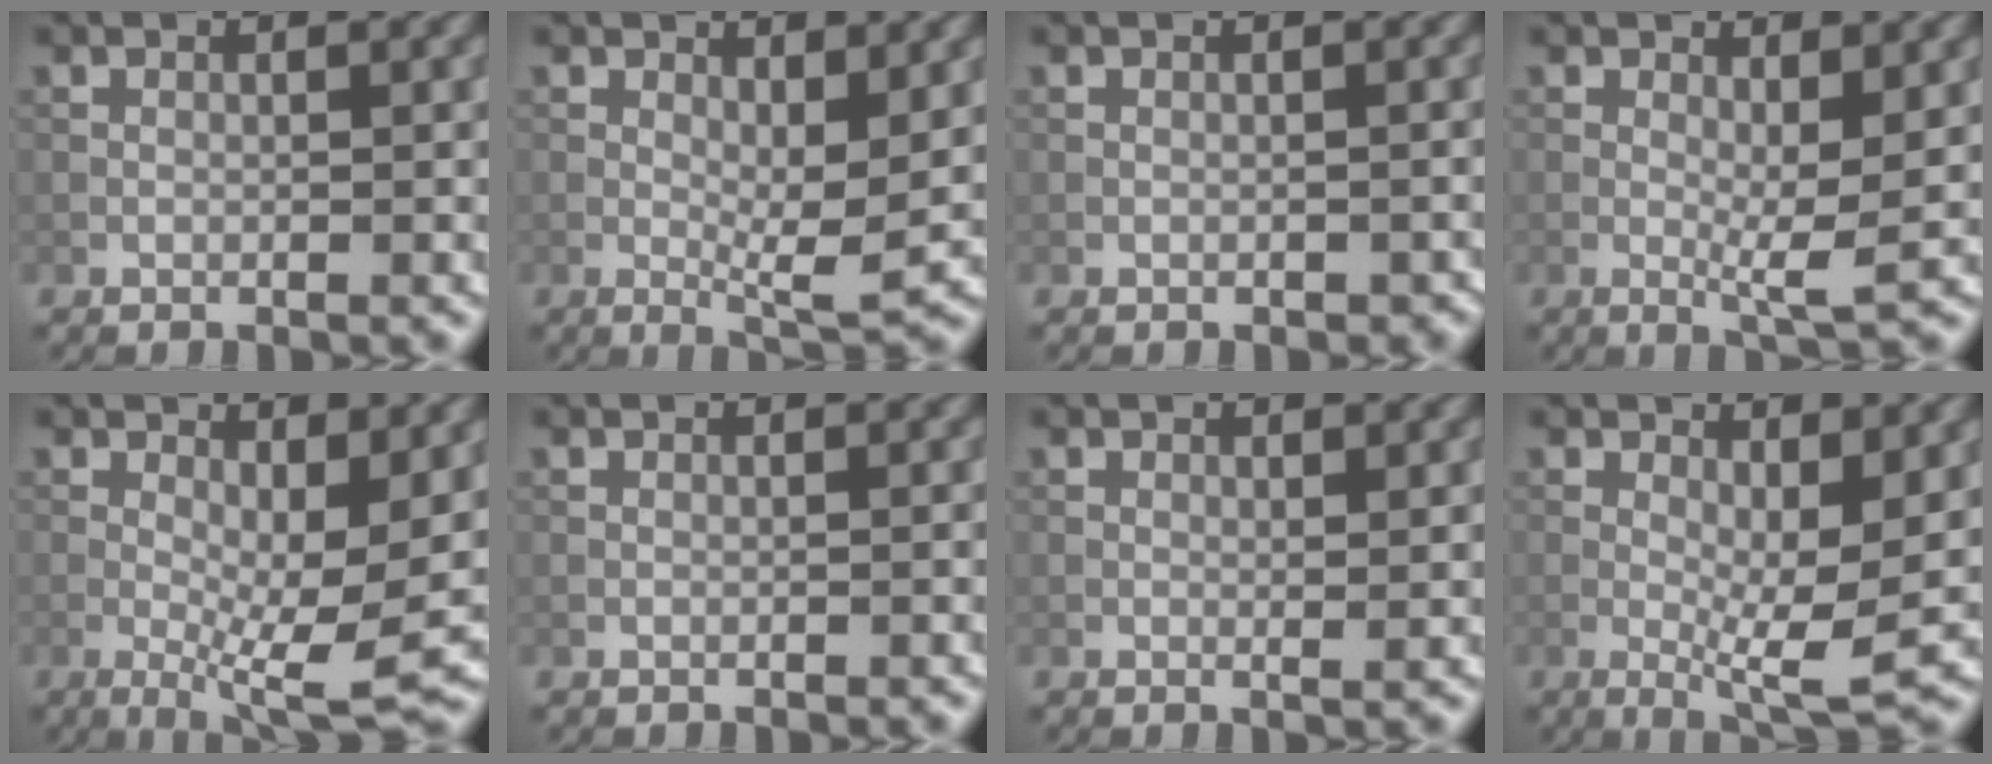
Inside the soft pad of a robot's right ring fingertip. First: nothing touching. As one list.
[{"total": 4.1, "force": [0.5, 1.2, 3.8], "torque": [-0.064, -0.009, 0.008]}, {"total": 0.7, "force": [-0.4, 0.5, 0.4], "torque": [-0.006, -0.004, -0.004]}, {"total": 3.3, "force": [0.3, 0.5, 3.2], "torque": [-0.057, -0.009, 0.004]}, {"total": 7.7, "force": [-0.3, 2.3, 7.3], "torque": [-0.125, -0.012, -0.004]}, {"total": 0.0}, {"total": 0.6, "force": [0.3, 0.1, 0.5], "torque": [-0.007, -0.004, 0.004]}, {"total": 6.0, "force": [0.1, 1.5, 5.8], "torque": [-0.094, -0.013, 0.003]}]